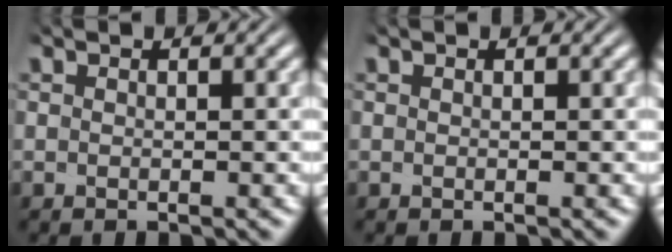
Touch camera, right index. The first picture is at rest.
{"total": 0.0}